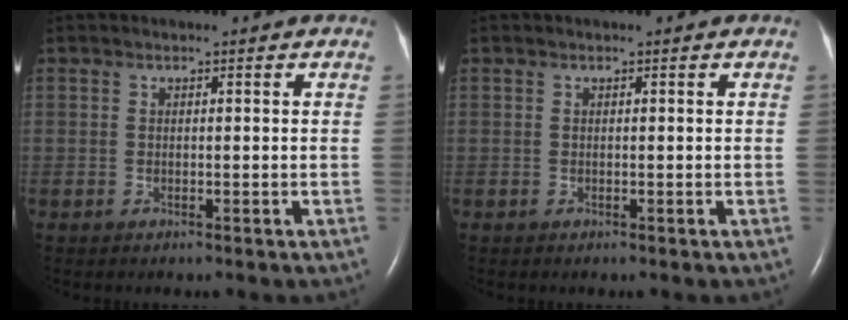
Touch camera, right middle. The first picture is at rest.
{"total": 0.0}